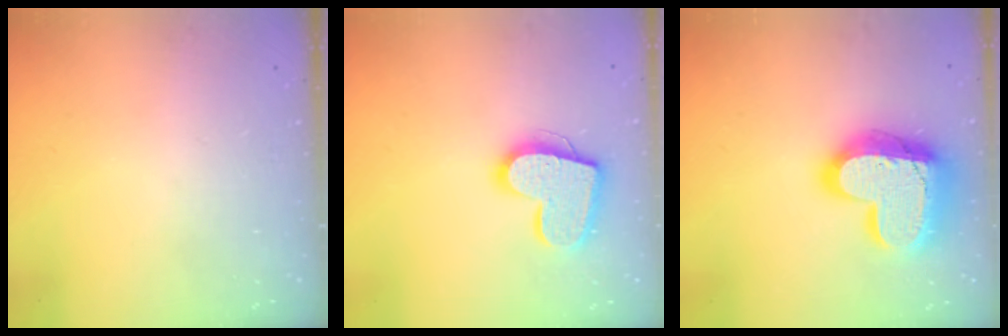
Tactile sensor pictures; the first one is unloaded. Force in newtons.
{"total": 16.5, "press": 16.4, "slide": 1.2}
{"total": 21.7, "press": 21.6, "slide": 1.9}